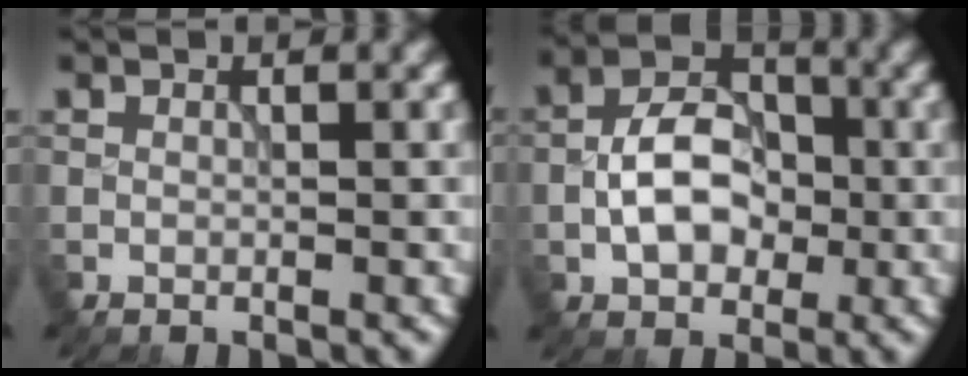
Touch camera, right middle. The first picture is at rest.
{"total": 5.9, "force": [-1.1, 3.9, 4.3], "torque": [-0.070, 0.009, -0.025]}